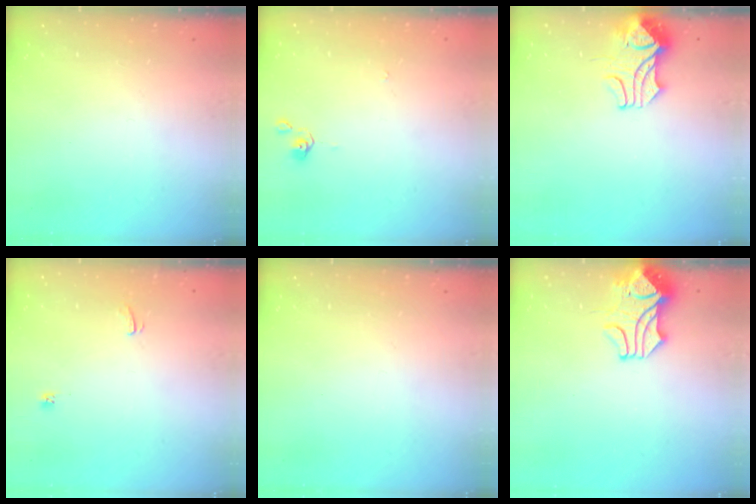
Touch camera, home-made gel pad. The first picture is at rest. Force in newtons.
{"total": 0.0}
{"total": 2.2, "press": 2.0, "slide": 0.9}
{"total": 1.1, "press": 1.0, "slide": 0.4}
{"total": 0.0}
{"total": 2.4, "press": 2.0, "slide": 1.2}